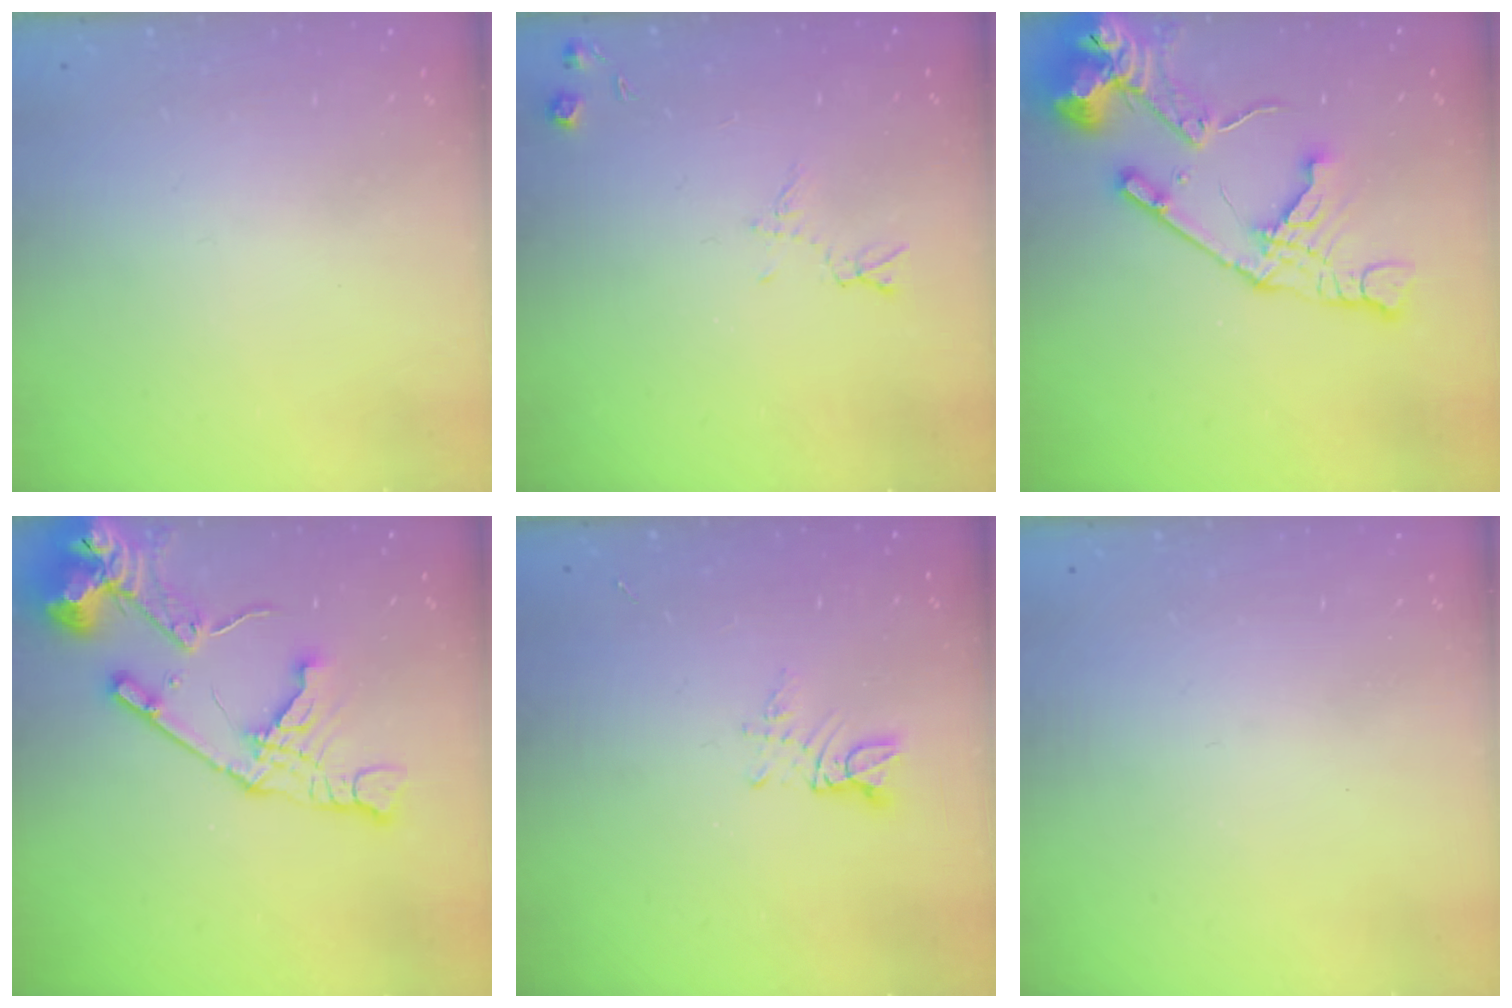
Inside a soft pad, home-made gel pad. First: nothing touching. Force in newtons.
{"total": 5.5, "press": 5.5, "slide": 0.8}
{"total": 18.4, "press": 18.3, "slide": 2.1}
{"total": 18.4, "press": 18.3, "slide": 2.1}
{"total": 2.8, "press": 2.8, "slide": 0.3}
{"total": 0.0}